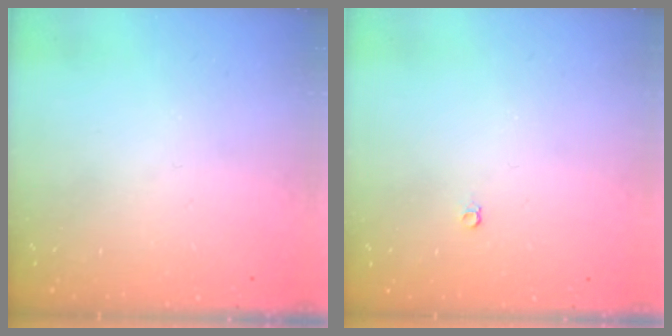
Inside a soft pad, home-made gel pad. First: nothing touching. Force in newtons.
{"total": 3.6, "press": 3.6, "slide": 0.6}